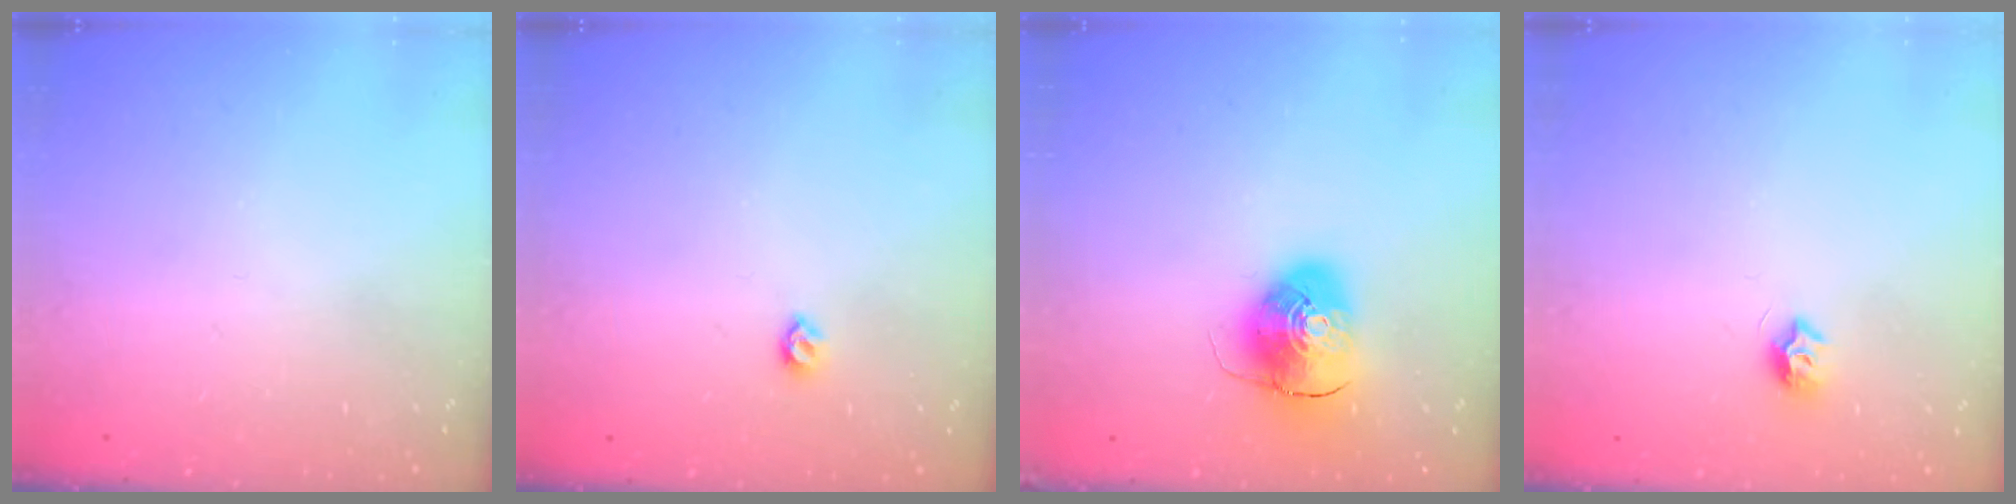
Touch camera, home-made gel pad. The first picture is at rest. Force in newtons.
{"total": 4.9, "press": 4.8, "slide": 0.8}
{"total": 9.7, "press": 9.6, "slide": 1.4}
{"total": 7.4, "press": 7.4, "slide": 0.6}